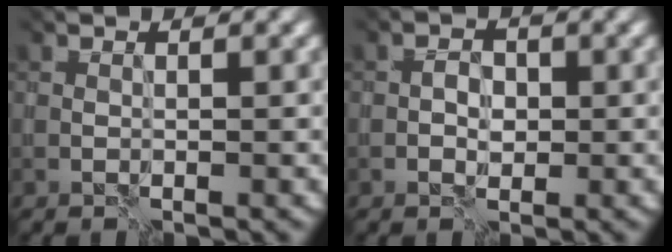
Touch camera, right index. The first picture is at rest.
{"total": 1.5, "force": [-0.4, 1.2, 0.9], "torque": [-0.015, 0.005, -0.008]}